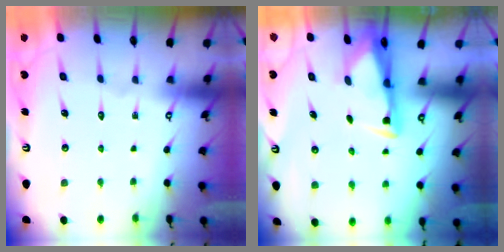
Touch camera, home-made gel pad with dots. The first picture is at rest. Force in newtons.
{"total": 2.9, "press": 2.8, "slide": 0.9}